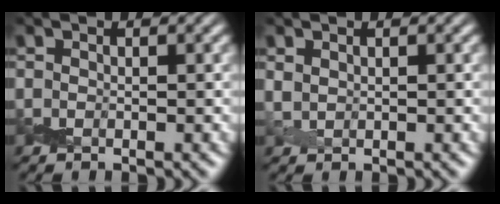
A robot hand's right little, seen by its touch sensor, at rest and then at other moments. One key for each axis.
{"total": 0.8, "fx": 0.7, "fy": 0.2, "fz": 0.1, "tx": -0.007, "ty": 0.002, "tz": 0.020}